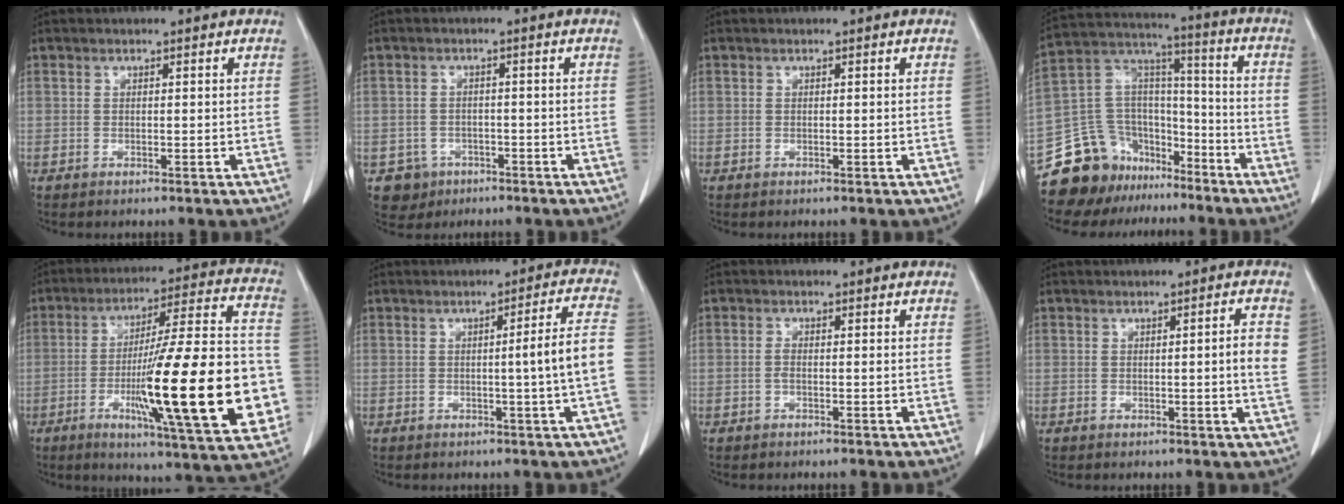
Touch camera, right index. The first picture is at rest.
{"total": 4.1, "force": [-1.9, 3.7, 0.0], "torque": [0.001, 0.012, -0.025]}
{"total": 0.0}
{"total": 16.8, "force": [-12.8, 9.9, 4.4], "torque": [-0.082, 0.089, -0.220]}
{"total": 26.0, "force": [-5.7, 2.5, 25.3], "torque": [-0.343, -0.003, -0.086]}
{"total": 6.6, "force": [-1.0, -1.4, 6.4], "torque": [-0.087, 0.002, -0.014]}
{"total": 1.0, "force": [-0.3, 0.1, 0.9], "torque": [-0.017, 0.001, -0.007]}
{"total": 3.7, "force": [0.4, -0.3, 3.7], "torque": [-0.052, -0.001, 0.004]}